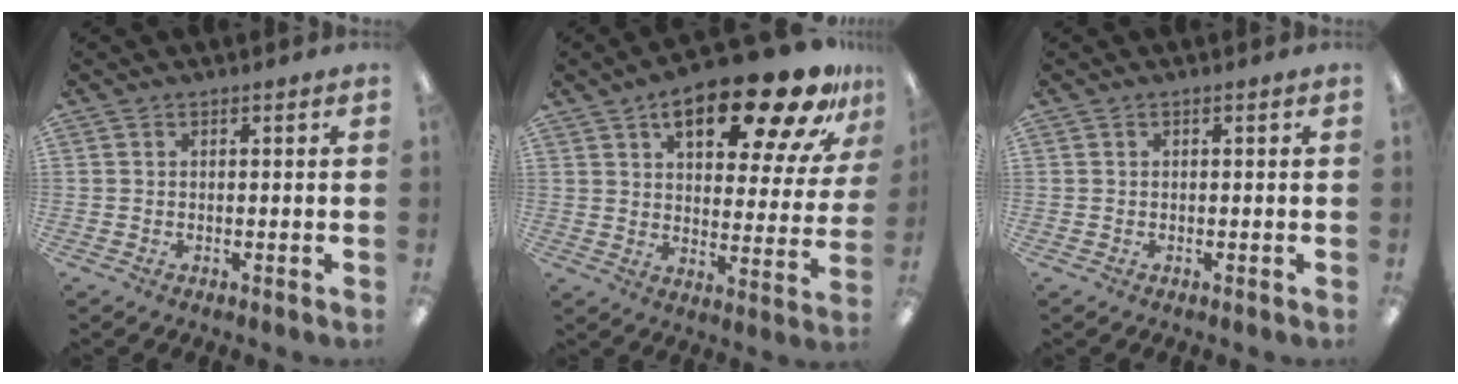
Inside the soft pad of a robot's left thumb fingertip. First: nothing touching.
{"total": 22.8, "force": [14.3, 8.5, 15.6], "torque": [-0.217, -0.082, 0.224]}
{"total": 0.0}